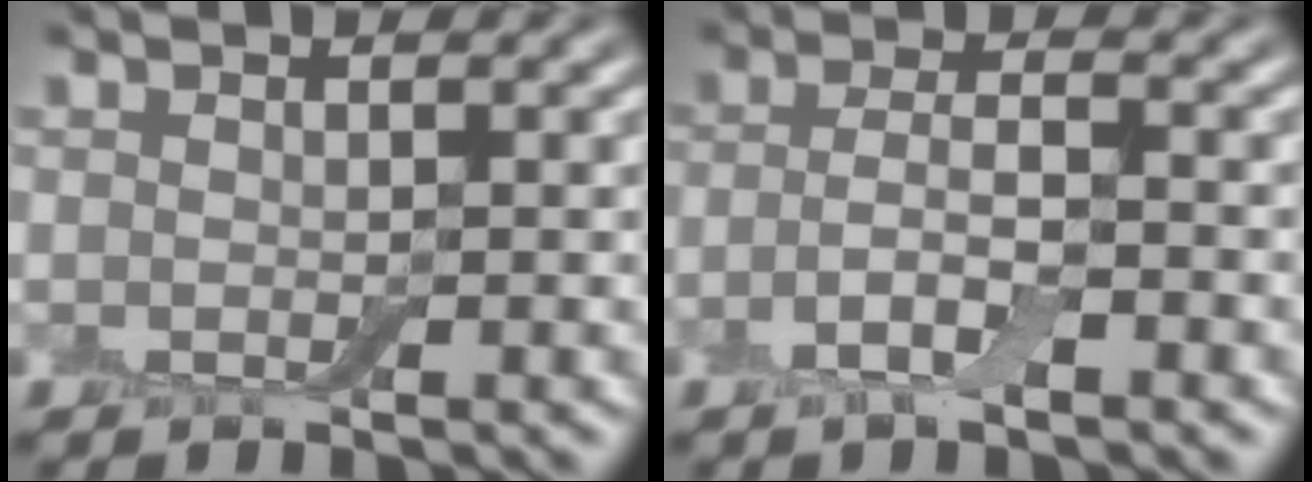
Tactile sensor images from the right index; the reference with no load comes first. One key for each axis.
{"total": 3.1, "fx": -1.3, "fy": 0.9, "fz": 2.7, "tx": -0.058, "ty": 0.003, "tz": -0.031}